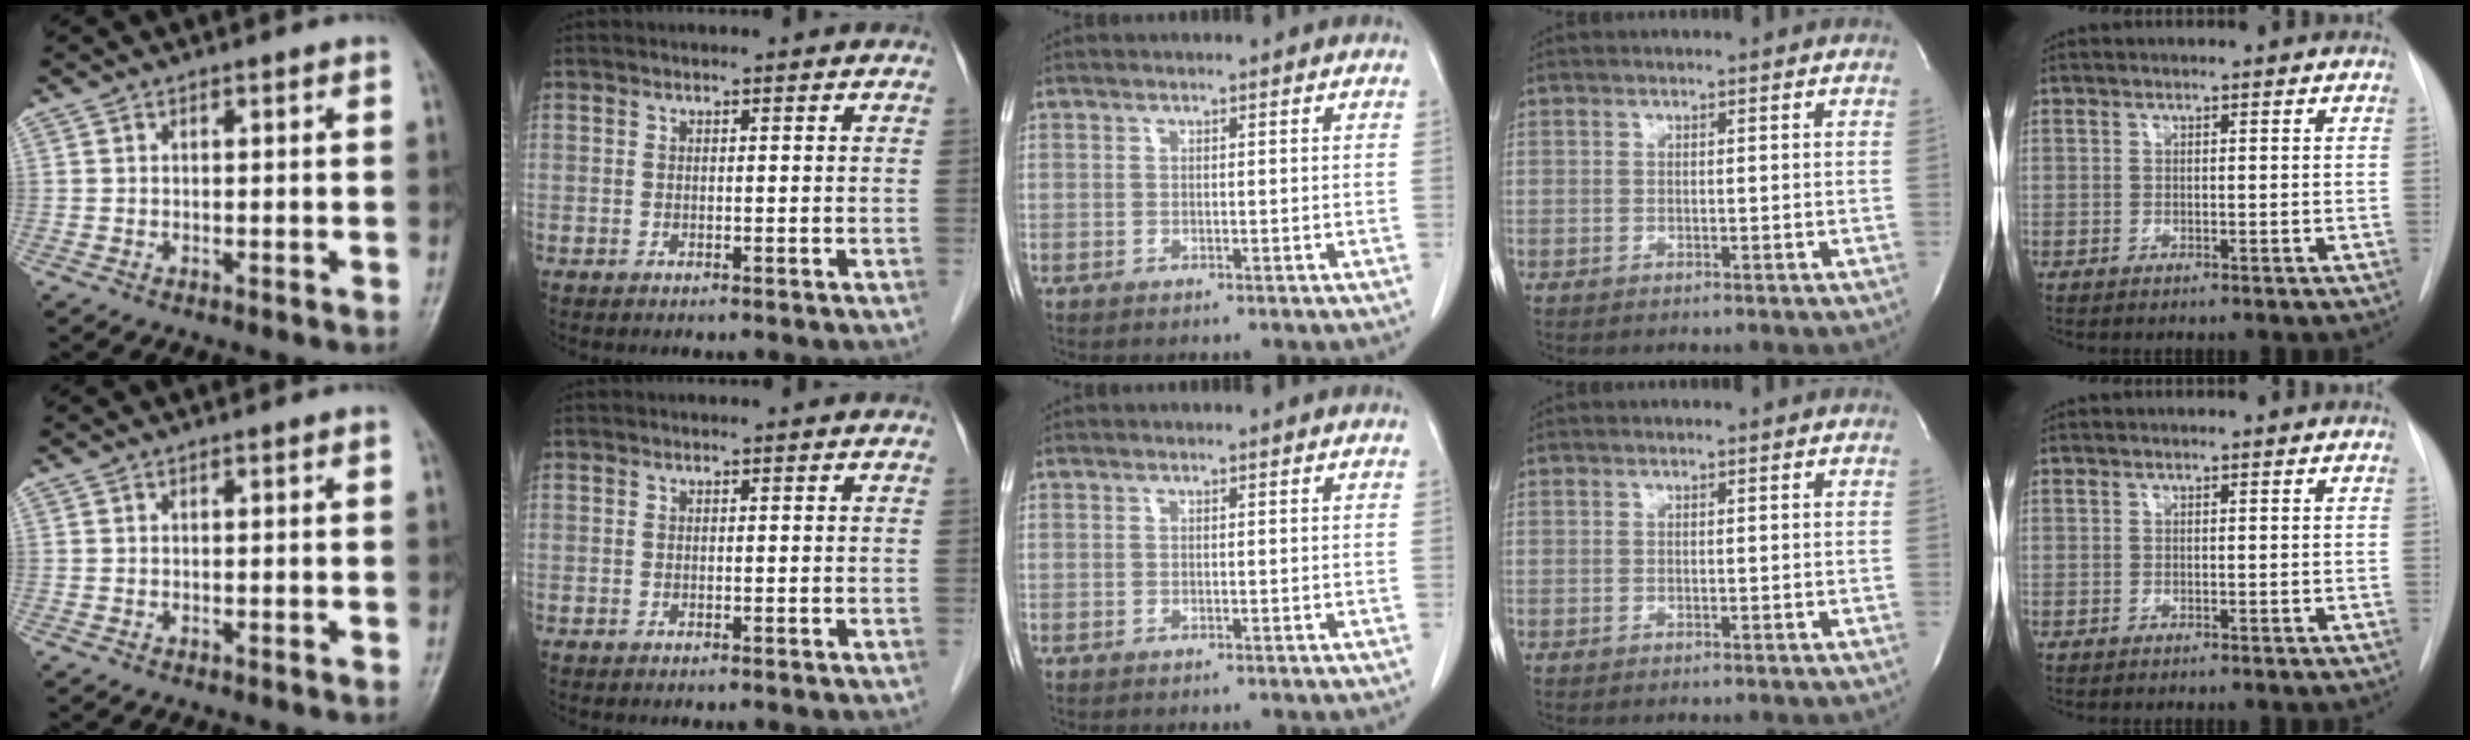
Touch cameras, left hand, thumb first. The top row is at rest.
{}